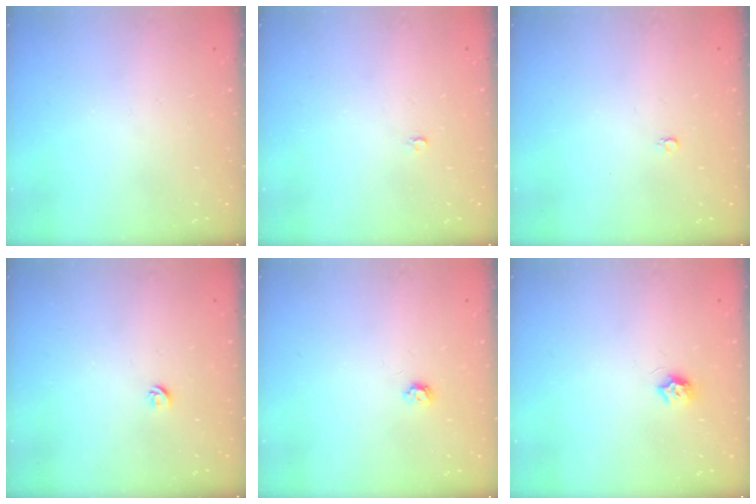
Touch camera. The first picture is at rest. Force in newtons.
{"total": 2.0, "press": 2.0, "slide": 0.4}
{"total": 2.4, "press": 2.4, "slide": 0.2}
{"total": 4.3, "press": 4.3, "slide": 0.4}
{"total": 3.9, "press": 3.8, "slide": 0.7}
{"total": 6.6, "press": 6.5, "slide": 0.6}